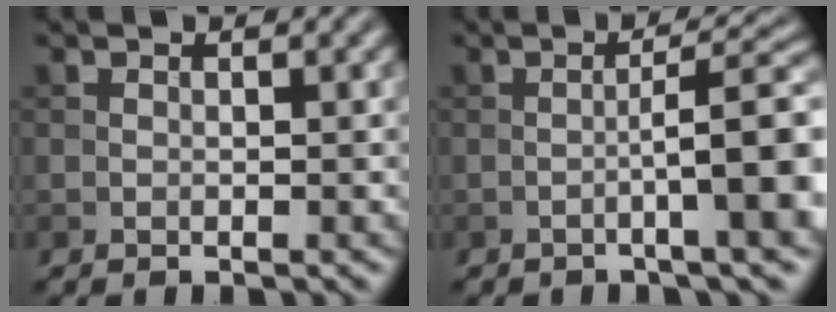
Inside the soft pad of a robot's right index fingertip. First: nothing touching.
{"total": 7.0, "force": [-1.5, 1.2, 6.7], "torque": [-0.092, 0.015, -0.031]}